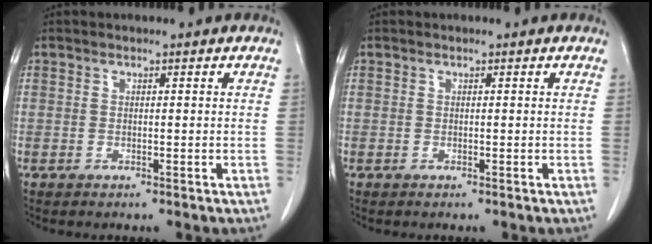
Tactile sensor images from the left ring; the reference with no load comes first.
{"total": 0.0}